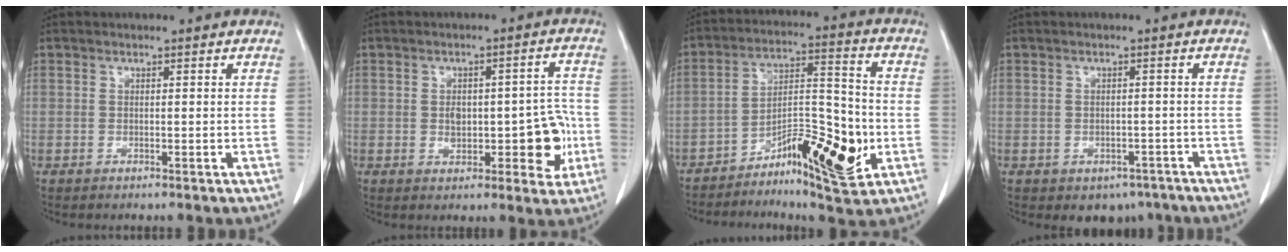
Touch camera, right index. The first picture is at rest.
{"total": 9.0, "force": [-1.4, 4.0, 7.9], "torque": [-0.092, 0.021, -0.007]}
{"total": 13.5, "force": [-5.4, 3.5, 11.8], "torque": [-0.188, 0.015, -0.084]}
{"total": 4.5, "force": [-3.0, 3.1, 1.3], "torque": [-0.002, 0.008, -0.033]}